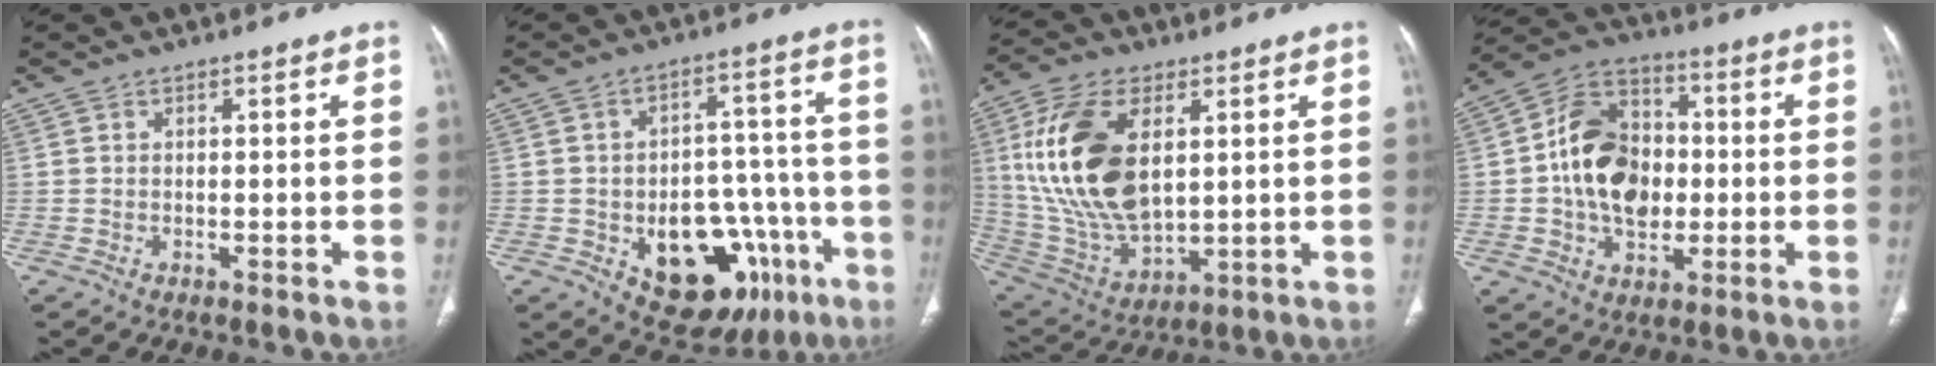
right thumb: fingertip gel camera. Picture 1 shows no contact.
{"total": 19.3, "force": [-7.8, 11.9, 13.0], "torque": [-0.135, 0.048, -0.092]}
{"total": 20.4, "force": [4.6, 11.2, 16.5], "torque": [-0.326, -0.020, 0.096]}
{"total": 15.9, "force": [-0.5, 11.6, 10.8], "torque": [-0.156, 0.026, -0.009]}